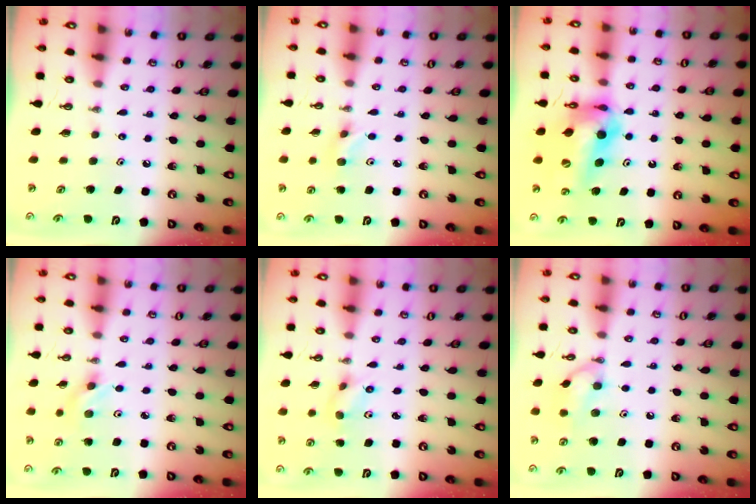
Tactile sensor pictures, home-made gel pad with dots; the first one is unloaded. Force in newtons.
{"total": 3.9, "press": 3.8, "slide": 0.7}
{"total": 14.2, "press": 14.0, "slide": 2.2}
{"total": 2.9, "press": 2.6, "slide": 1.4}
{"total": 2.0, "press": 1.8, "slide": 0.9}
{"total": 10.1, "press": 10.1, "slide": 0.1}